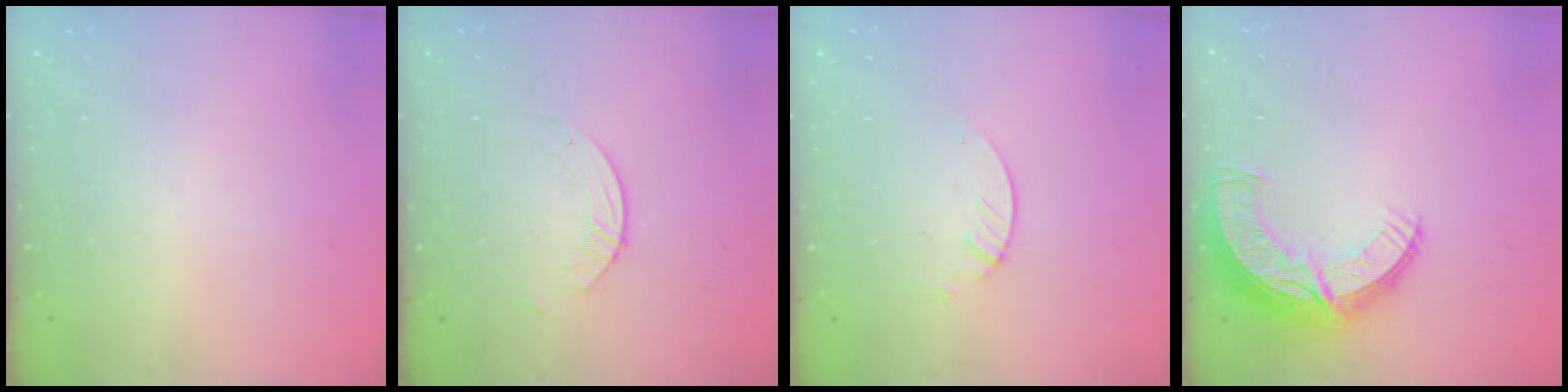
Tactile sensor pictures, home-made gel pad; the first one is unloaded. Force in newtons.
{"total": 0.8, "press": 0.8, "slide": 0.2}
{"total": 2.1, "press": 2.1, "slide": 0.2}
{"total": 11.7, "press": 11.7, "slide": 0.9}